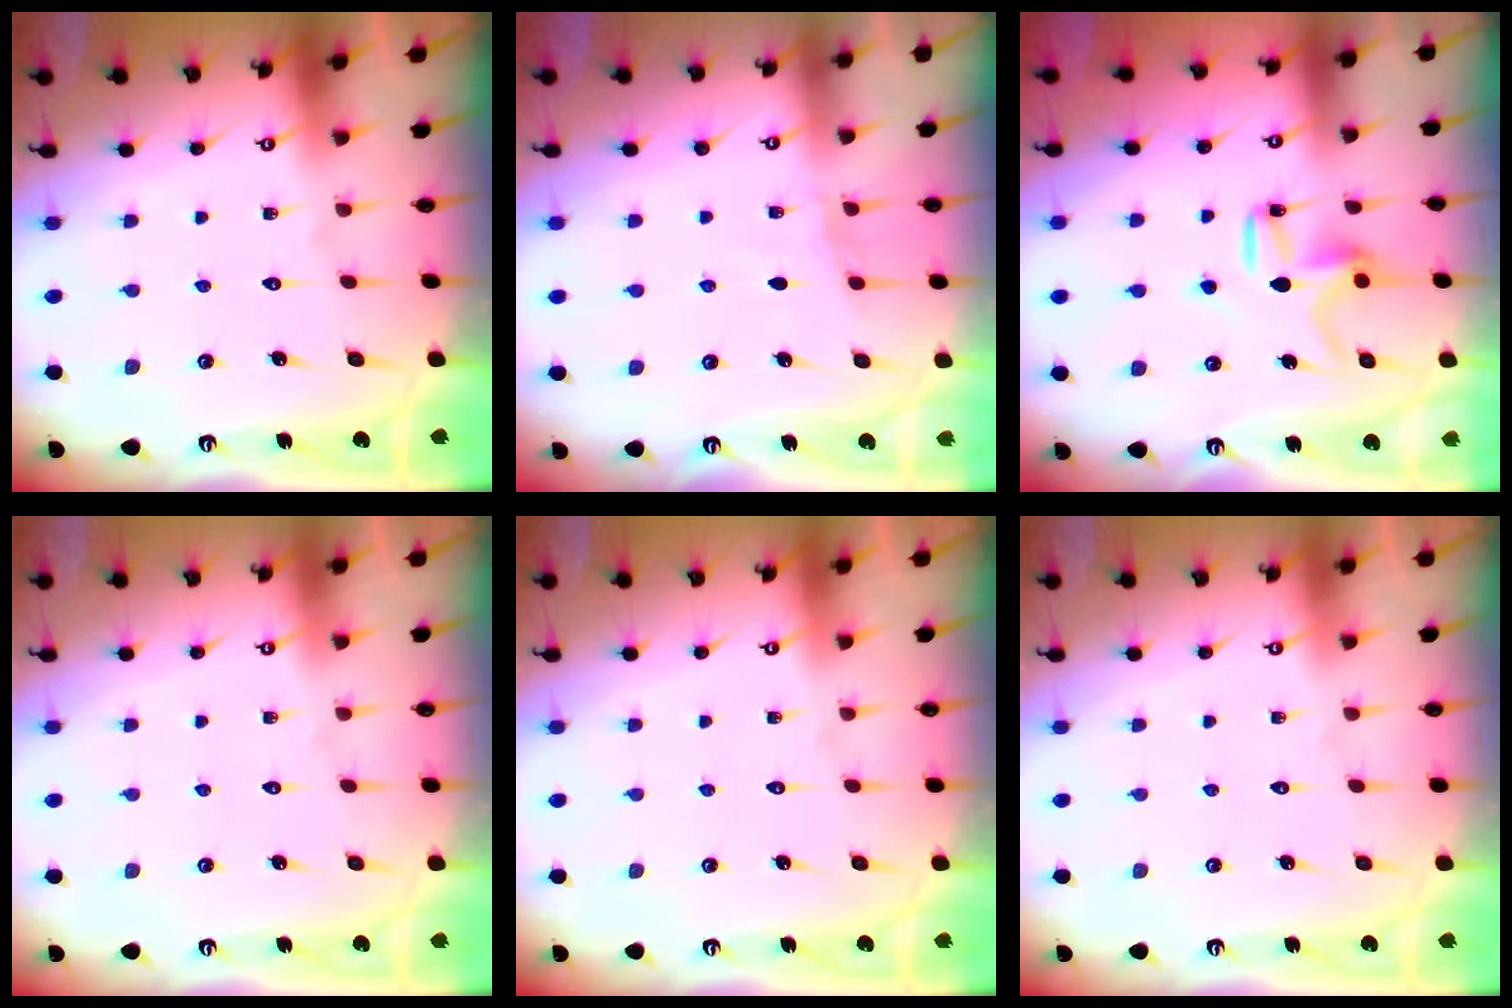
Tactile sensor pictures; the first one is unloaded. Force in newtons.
{"total": 4.8, "press": 4.8, "slide": 0.6}
{"total": 9.4, "press": 9.4, "slide": 0.4}
{"total": 0.0}
{"total": 0.0}
{"total": 0.0}